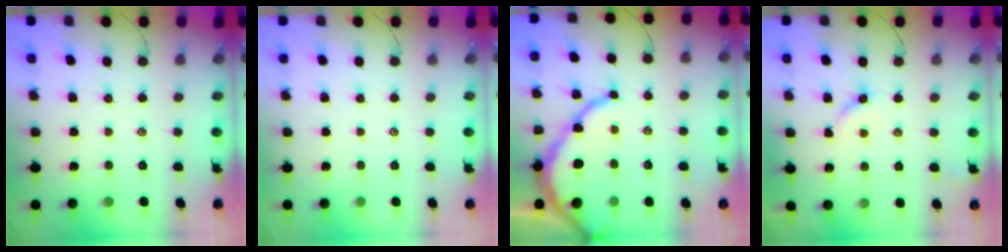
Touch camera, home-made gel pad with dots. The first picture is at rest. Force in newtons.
{"total": 0.0}
{"total": 9.7, "press": 9.7, "slide": 1.3}
{"total": 4.8, "press": 4.7, "slide": 0.6}